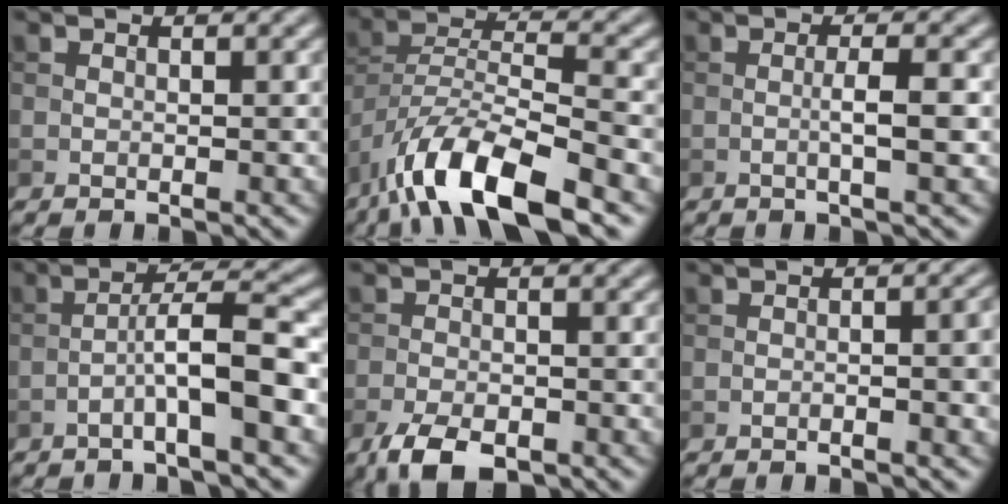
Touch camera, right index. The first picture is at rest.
{"total": 10.2, "force": [-7.0, 2.9, 6.9], "torque": [-0.117, 0.003, -0.138]}
{"total": 2.4, "force": [-0.3, 0.3, 2.3], "torque": [-0.039, 0.002, -0.008]}
{"total": 5.2, "force": [-2.2, 0.3, 4.7], "torque": [-0.075, 0.023, -0.042]}
{"total": 4.4, "force": [-2.8, 1.9, 2.8], "torque": [-0.050, -0.007, -0.054]}
{"total": 3.3, "force": [-0.9, 1.1, 3.0], "torque": [-0.030, 0.004, -0.014]}